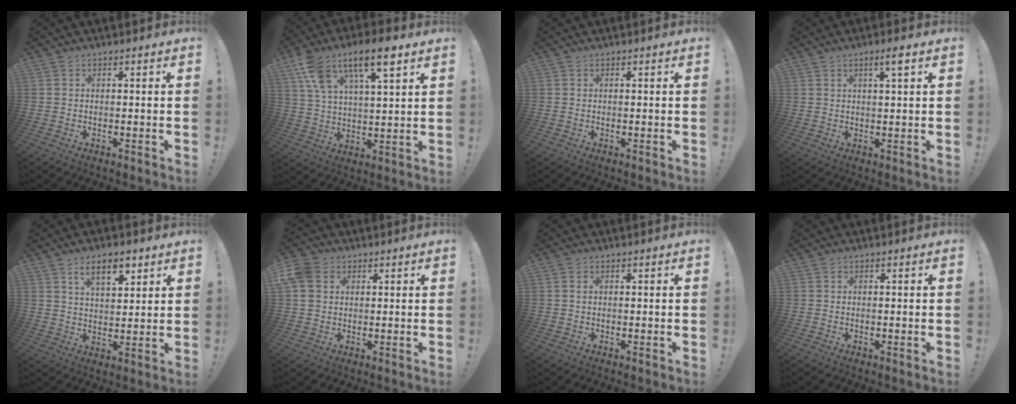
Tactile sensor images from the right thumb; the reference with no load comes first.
{"total": 13.3, "force": [7.8, 5.2, 9.4], "torque": [-0.163, -0.023, 0.135]}
{"total": 0.0}
{"total": 3.1, "force": [1.6, 0.1, 2.7], "torque": [-0.044, -0.001, 0.022]}
{"total": 9.0, "force": [5.2, 4.1, 6.1], "torque": [-0.093, -0.012, 0.092]}
{"total": 8.1, "force": [2.7, 6.5, 3.9], "torque": [-0.073, -0.005, 0.054]}
{"total": 0.6, "force": [0.3, 0.4, 0.3], "torque": [-0.010, 0.003, 0.005]}
{"total": 0.0}